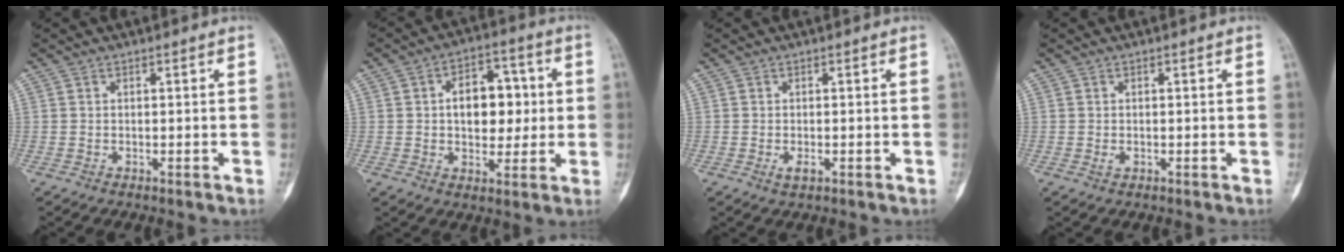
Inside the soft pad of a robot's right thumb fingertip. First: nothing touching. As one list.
[{"total": 11.5, "force": [1.0, 7.4, 8.8], "torque": [-0.085, 0.016, 0.014]}, {"total": 1.6, "force": [-0.6, 0.8, 1.3], "torque": [-0.022, -0.002, -0.009]}, {"total": 0.8, "force": [-0.1, 0.6, 0.5], "torque": [-0.009, 0.000, -0.001]}]